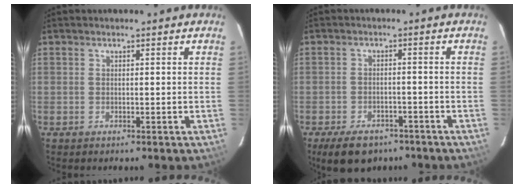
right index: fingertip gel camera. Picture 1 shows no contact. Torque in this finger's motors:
{"motor_torque": [0.91, -0.80, 0.29, 0.07]}